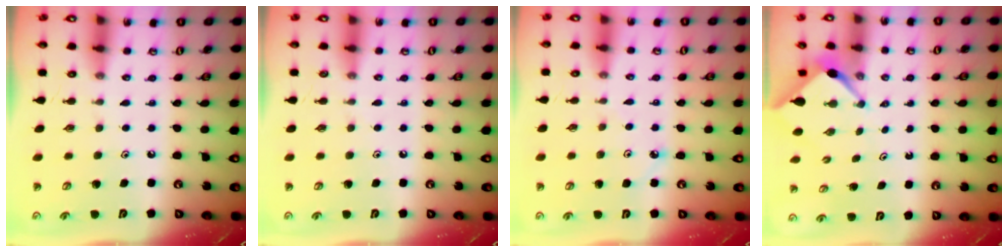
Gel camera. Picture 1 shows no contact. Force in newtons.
{"total": 2.8, "press": 2.8, "slide": 0.4}
{"total": 3.9, "press": 3.9, "slide": 0.5}
{"total": 2.4, "press": 2.4, "slide": 0.2}